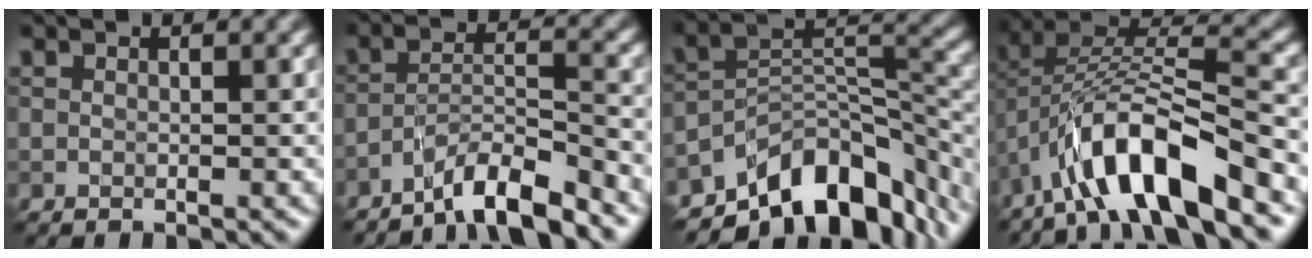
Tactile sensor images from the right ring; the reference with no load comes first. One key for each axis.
{"total": 6.1, "fx": -5.1, "fy": 0.7, "fz": 3.3, "tx": -0.049, "ty": 0.009, "tz": -0.092}
{"total": 11.0, "fx": -7.5, "fy": 5.1, "fz": 6.3, "tx": -0.093, "ty": 0.011, "tz": -0.137}
{"total": 9.0, "fx": -5.5, "fy": 2.5, "fz": 6.7, "tx": -0.110, "ty": 0.017, "tz": -0.099}